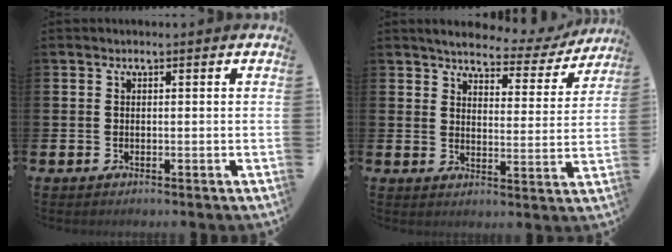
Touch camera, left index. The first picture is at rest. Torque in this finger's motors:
{"motor_torque": [1.07, -1.09, 0.48, 0.06]}